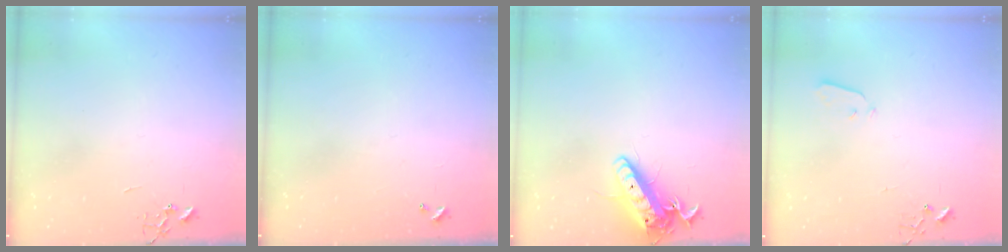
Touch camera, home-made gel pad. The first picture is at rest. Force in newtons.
{"total": 0.0}
{"total": 13.5, "press": 13.3, "slide": 2.3}
{"total": 3.5, "press": 3.5, "slide": 0.3}